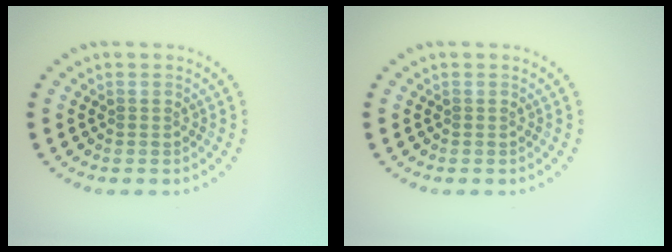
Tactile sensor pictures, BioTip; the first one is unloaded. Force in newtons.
{"total": 0.0}